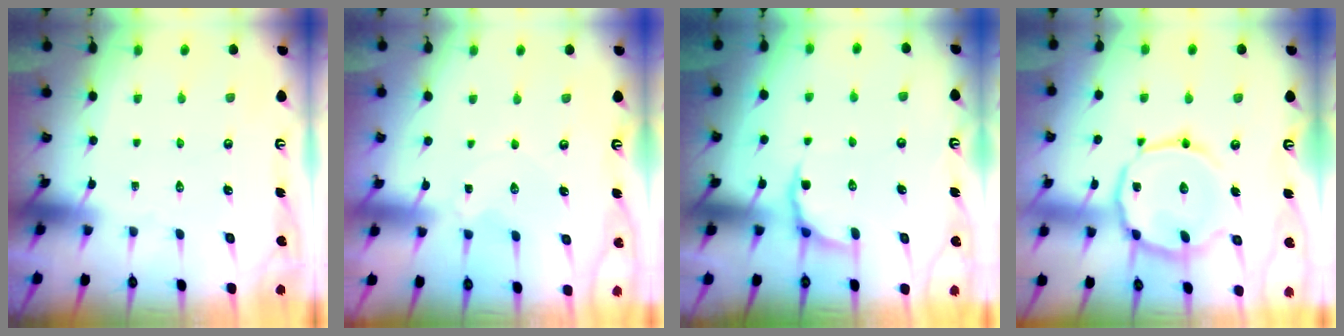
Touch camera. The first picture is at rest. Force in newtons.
{"total": 0.8, "press": 0.7, "slide": 0.3}
{"total": 4.6, "press": 4.0, "slide": 2.2}
{"total": 15.0, "press": 14.9, "slide": 1.0}